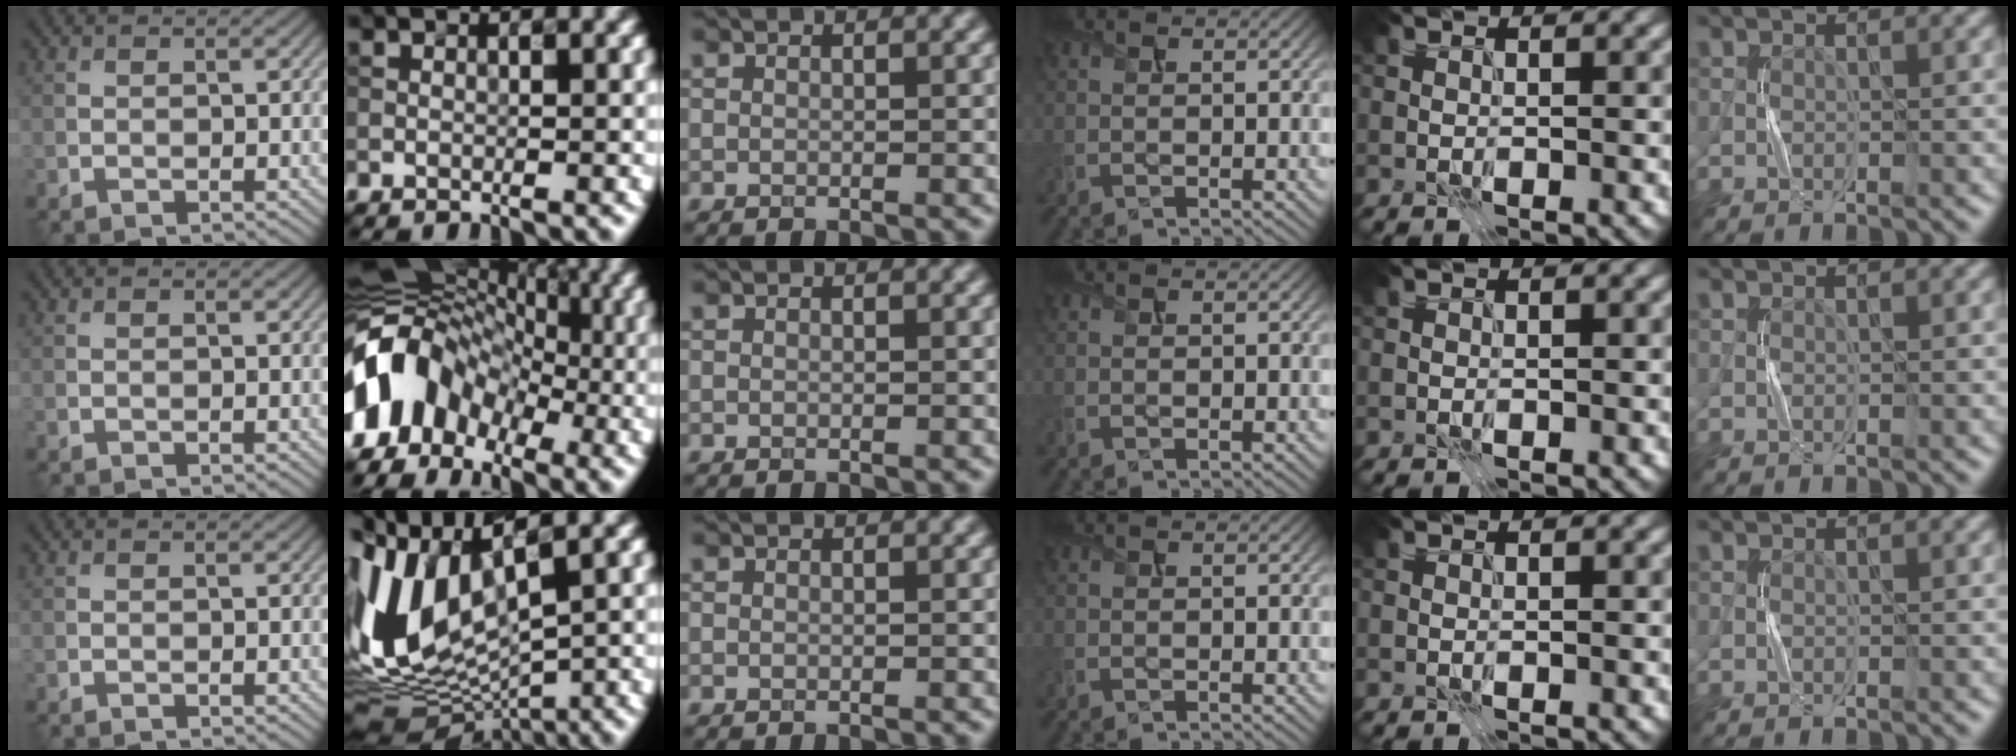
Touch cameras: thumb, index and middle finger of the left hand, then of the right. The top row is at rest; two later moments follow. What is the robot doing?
{"motion": "press", "object": "sticky note"}